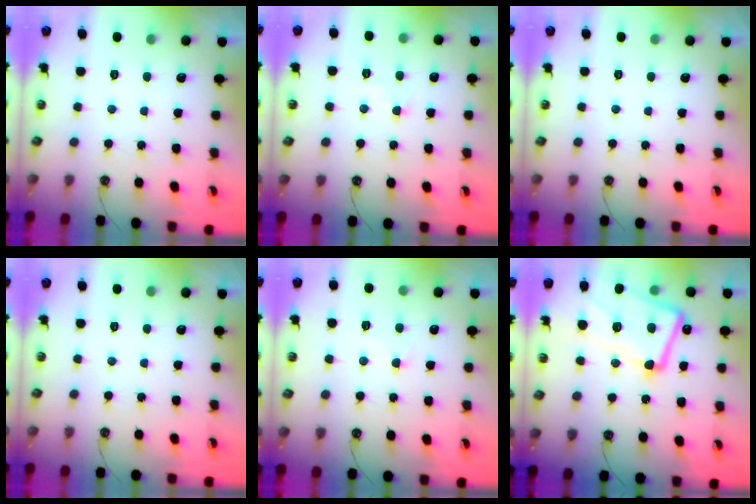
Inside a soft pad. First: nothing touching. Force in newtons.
{"total": 0.8, "press": 0.7, "slide": 0.4}
{"total": 0.0}
{"total": 0.0}
{"total": 3.1, "press": 3.1, "slide": 0.3}
{"total": 9.2, "press": 9.1, "slide": 1.3}